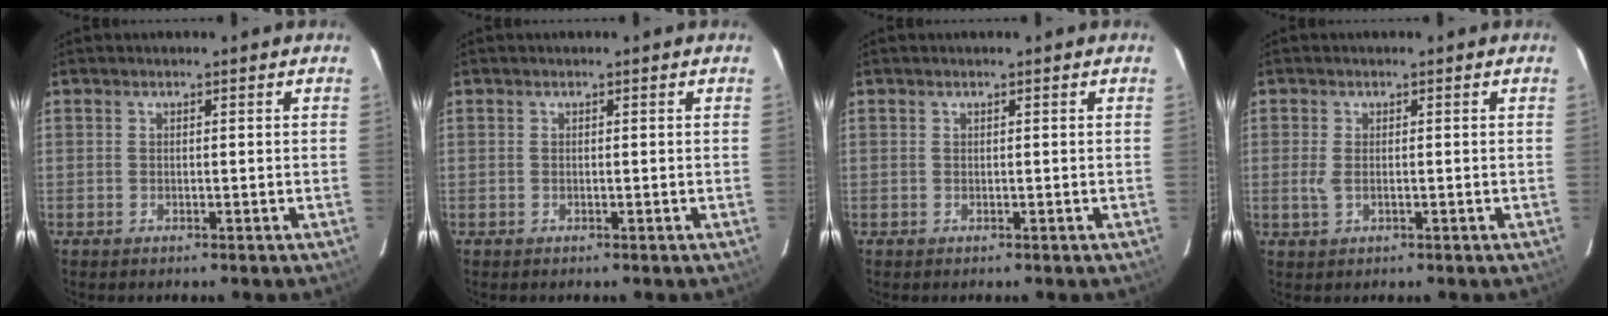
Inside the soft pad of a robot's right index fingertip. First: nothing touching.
{"total": 0.0}
{"total": 0.0}
{"total": 2.3, "force": [-0.2, 1.1, 2.0], "torque": [-0.042, -0.002, -0.002]}